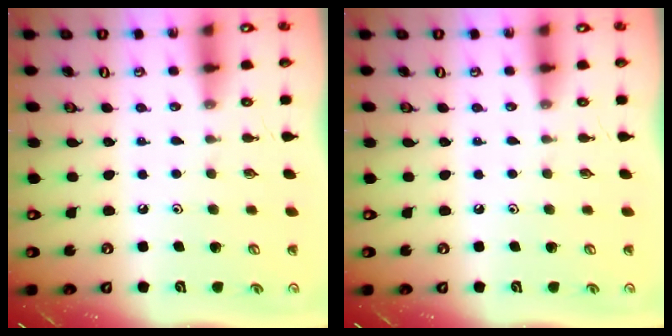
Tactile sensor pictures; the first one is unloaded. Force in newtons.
{"total": 0.0}